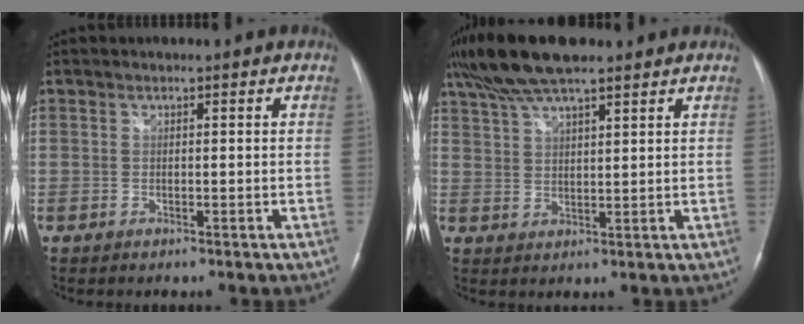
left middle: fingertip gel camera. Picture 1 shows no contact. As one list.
[{"total": 10.6, "force": [8.2, 2.1, 6.4], "torque": [-0.124, 0.027, 0.146]}]